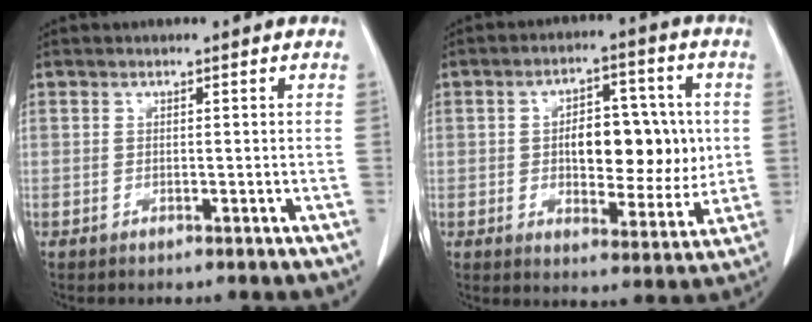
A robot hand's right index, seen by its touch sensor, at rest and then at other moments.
{"total": 11.6, "force": [0.9, 5.1, 10.4], "torque": [-0.153, 0.012, 0.020]}